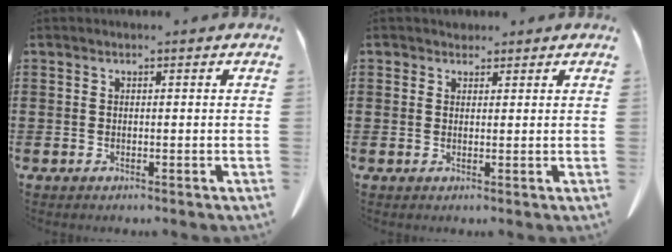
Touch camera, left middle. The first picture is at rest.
{"total": 1.6, "force": [1.3, 0.9, 0.1], "torque": [-0.007, 0.004, 0.027]}